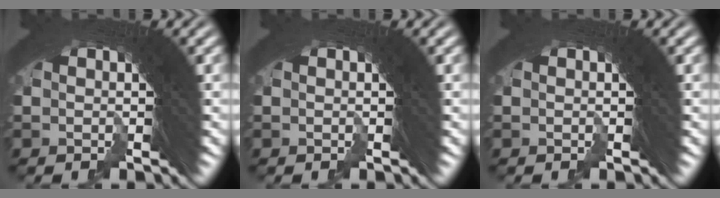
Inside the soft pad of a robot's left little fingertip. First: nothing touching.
{"total": 0.0}
{"total": 0.0}